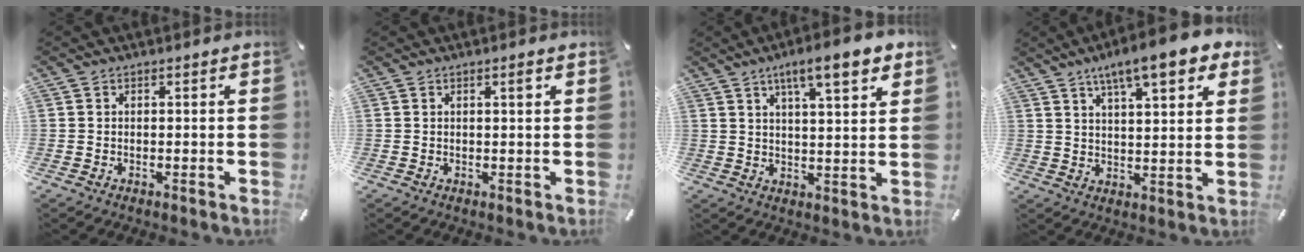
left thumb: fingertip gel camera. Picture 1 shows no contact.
{"total": 1.2, "force": [0.6, 0.1, 1.1], "torque": [-0.021, 0.001, 0.009]}
{"total": 9.9, "force": [6.2, 2.4, 7.3], "torque": [-0.113, -0.028, 0.102]}
{"total": 11.3, "force": [7.7, 3.1, 7.7], "torque": [-0.124, -0.033, 0.131]}